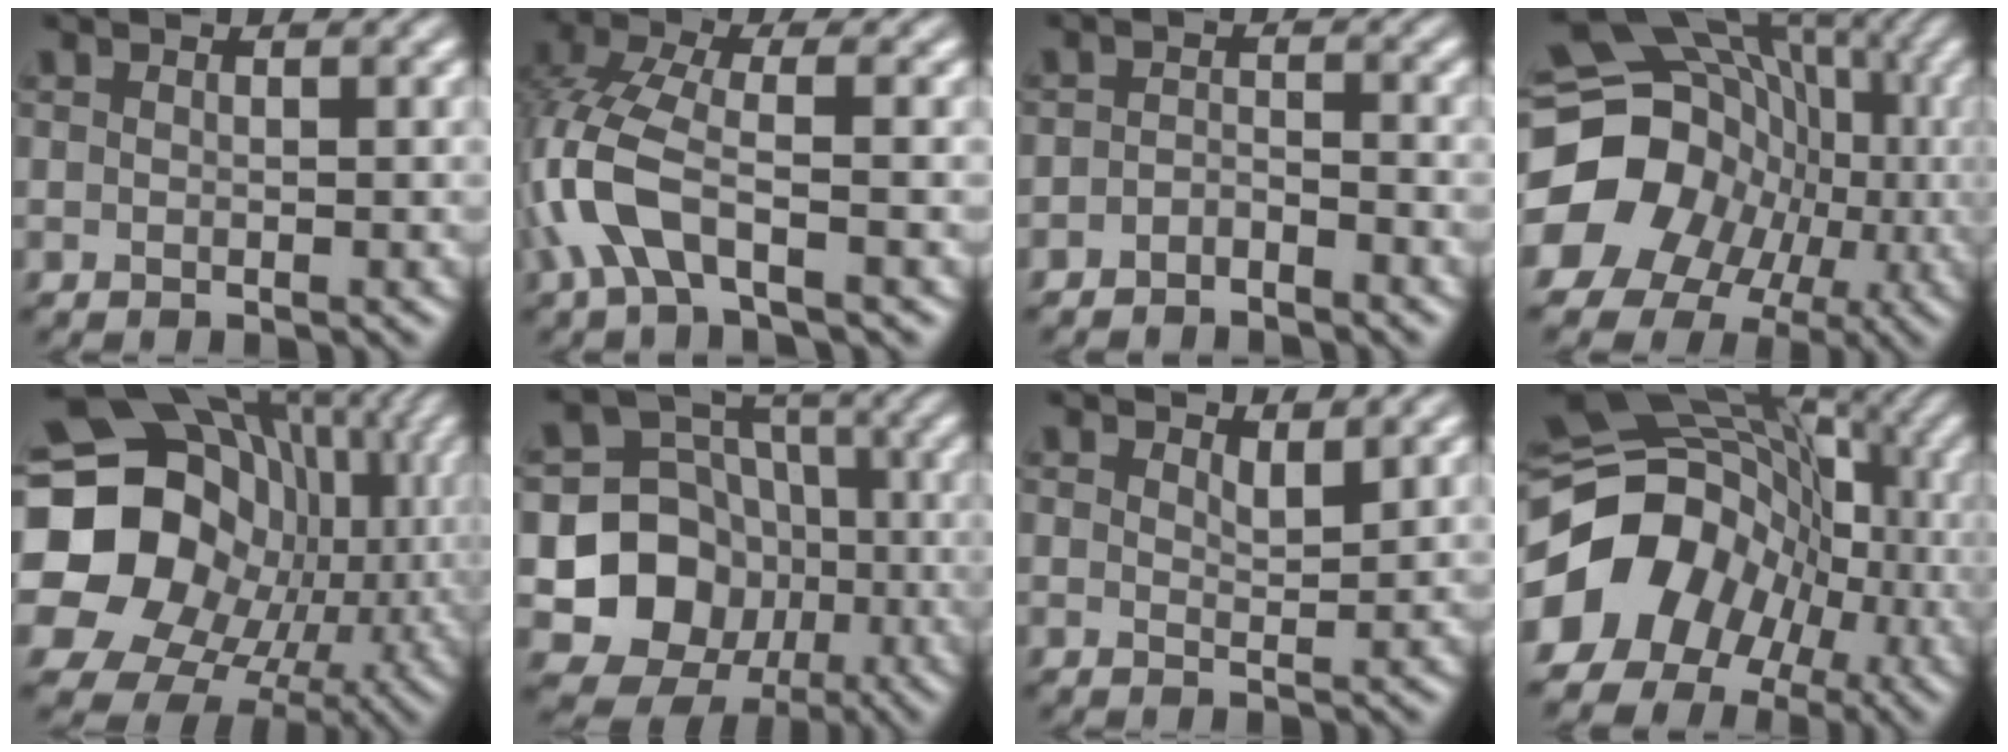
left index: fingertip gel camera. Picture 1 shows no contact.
{"total": 5.9, "force": [-2.3, 2.1, 5.0], "torque": [-0.129, 0.006, -0.050]}
{"total": 1.5, "force": [-1.5, 0.1, 0.2], "torque": [-0.006, 0.002, -0.023]}
{"total": 19.5, "force": [-4.3, 17.4, 7.7], "torque": [-0.147, -0.018, -0.089]}
{"total": 20.2, "force": [1.4, 17.6, 9.8], "torque": [-0.184, 0.003, 0.011]}
{"total": 8.8, "force": [-2.1, 7.8, 3.5], "torque": [-0.057, -0.010, -0.045]}
{"total": 1.3, "force": [1.2, 0.0, 0.5], "torque": [-0.009, -0.002, 0.026]}
{"total": 11.6, "force": [-3.2, 9.7, 5.5], "torque": [-0.118, -0.009, -0.061]}